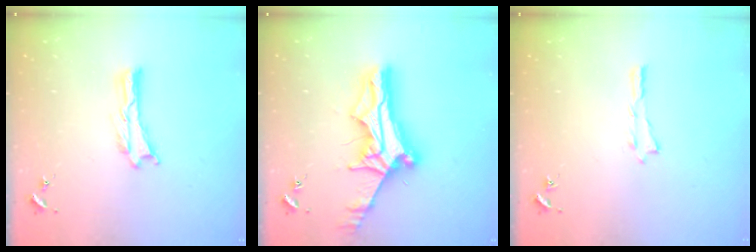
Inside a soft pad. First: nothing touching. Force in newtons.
{"total": 12.6, "press": 12.6, "slide": 1.0}
{"total": 0.0}